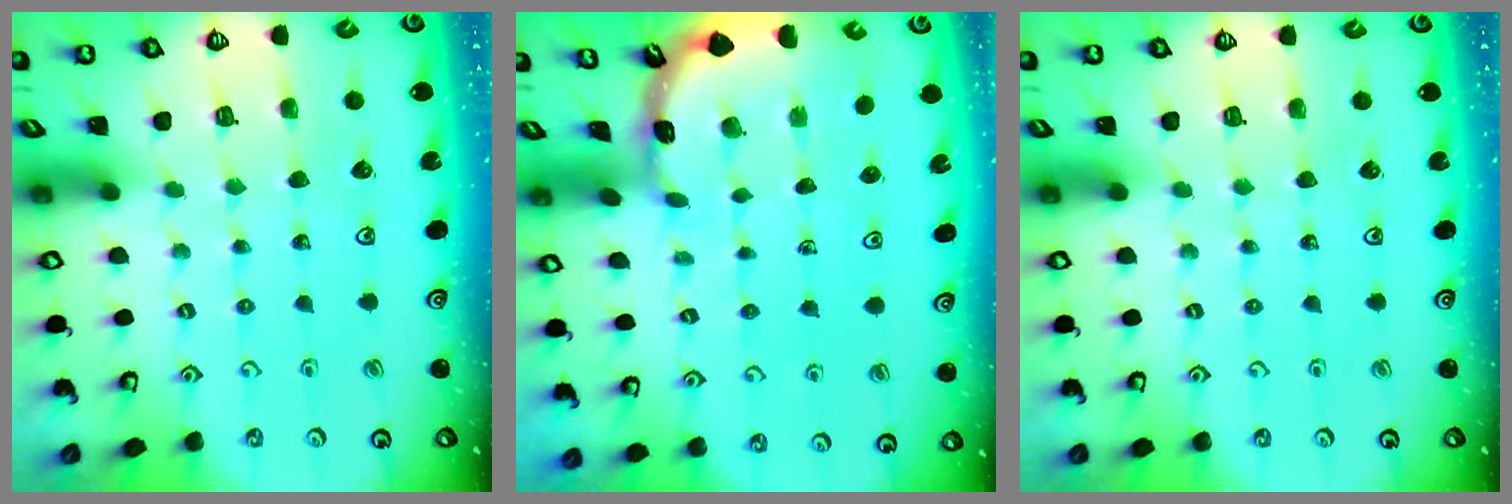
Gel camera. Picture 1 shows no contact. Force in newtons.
{"total": 1.8, "press": 1.8, "slide": 0.2}
{"total": 0.0}